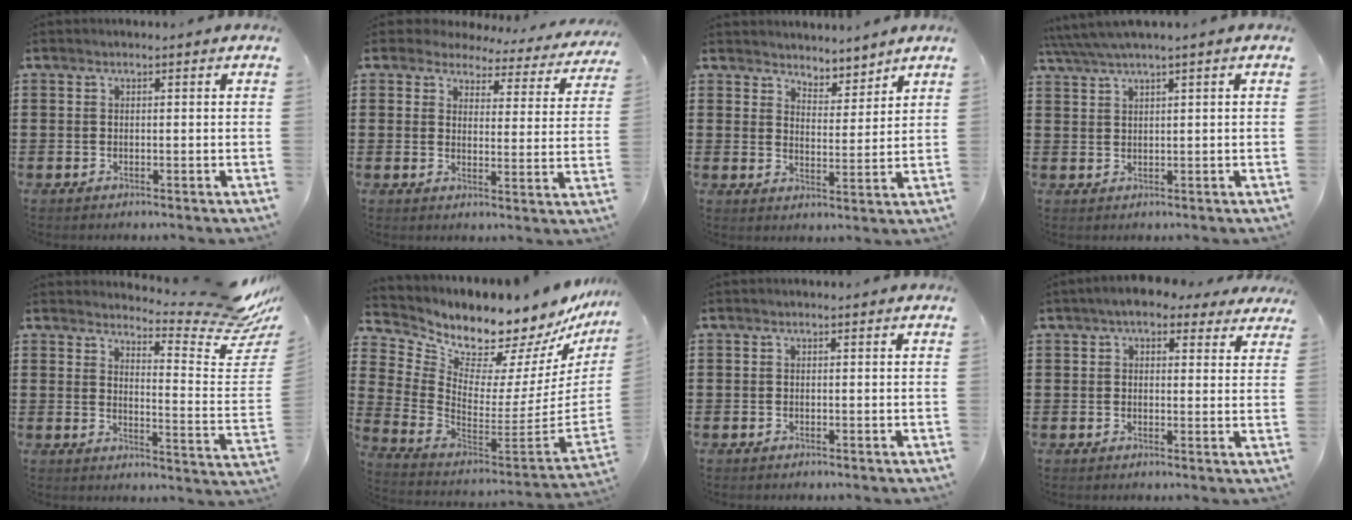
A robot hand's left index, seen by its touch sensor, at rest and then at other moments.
{"total": 3.9, "force": [3.7, 1.3, 0.5], "torque": [-0.034, -0.022, 0.062]}
{"total": 3.6, "force": [3.5, 0.6, -0.7], "torque": [-0.007, -0.021, 0.062]}
{"total": 2.7, "force": [2.1, -0.4, 1.7], "torque": [-0.037, -0.002, 0.038]}
{"total": 7.2, "force": [6.4, 0.7, 3.4], "torque": [-0.053, -0.062, 0.105]}
{"total": 8.8, "force": [8.3, 2.4, 1.8], "torque": [-0.072, -0.082, 0.138]}
{"total": 0.0}
{"total": 4.7, "force": [3.7, 1.6, 2.4], "torque": [-0.052, -0.002, 0.065]}